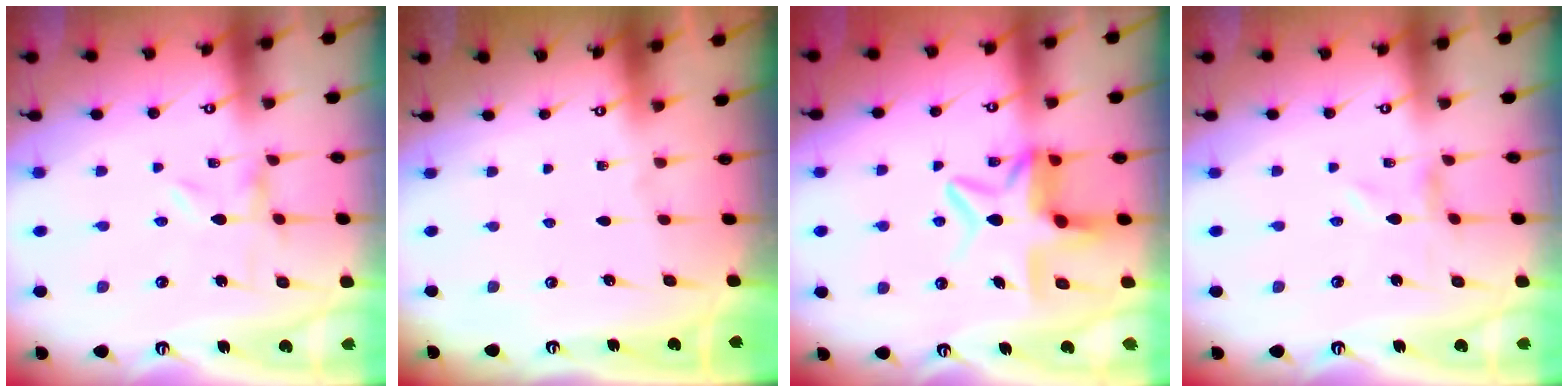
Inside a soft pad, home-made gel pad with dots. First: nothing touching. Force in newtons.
{"total": 0.0}
{"total": 10.2, "press": 10.2, "slide": 0.9}
{"total": 0.0}